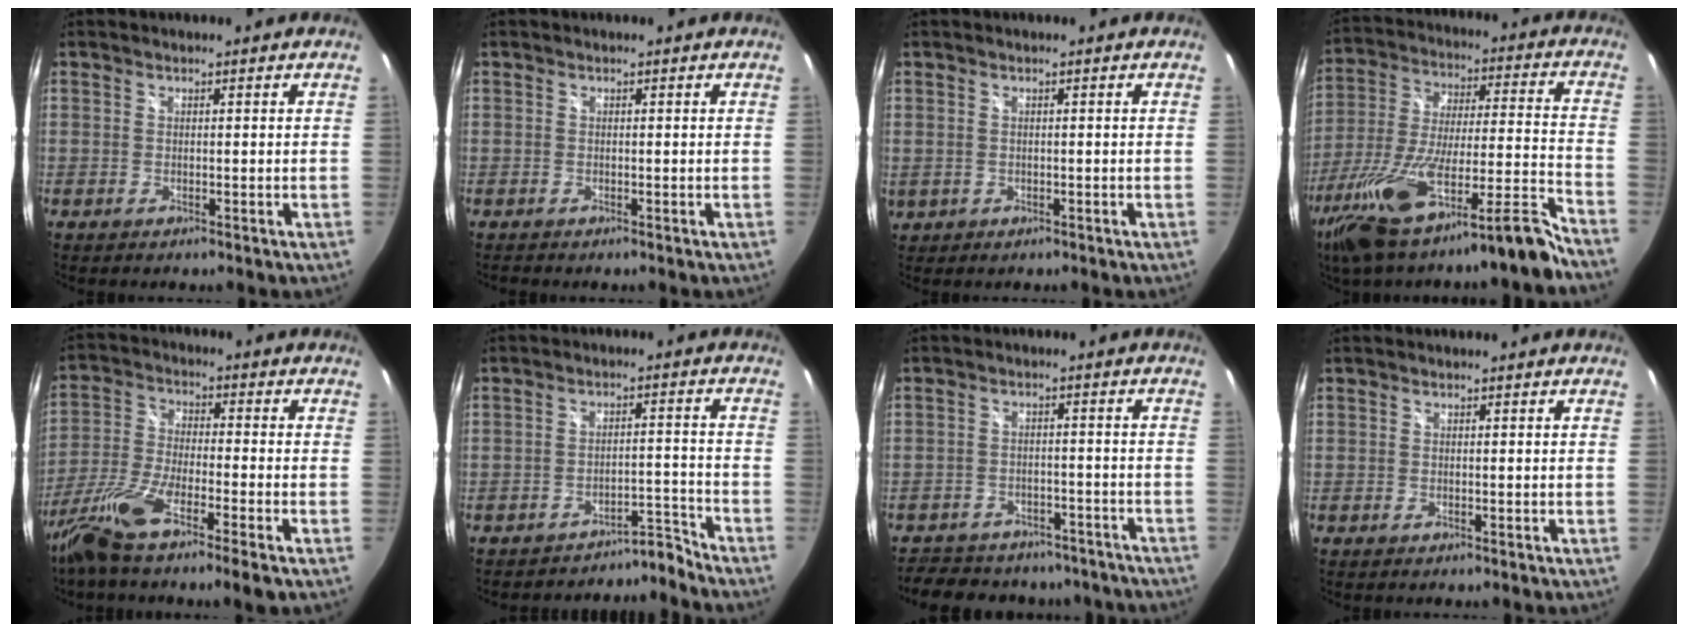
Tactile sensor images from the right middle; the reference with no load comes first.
{"total": 0.0}
{"total": 2.6, "force": [-0.1, 2.3, 1.3], "torque": [-0.025, 0.002, 0.006]}
{"total": 22.5, "force": [-17.2, 1.2, 14.6], "torque": [-0.262, -0.046, -0.288]}
{"total": 11.7, "force": [-7.6, 1.4, 8.8], "torque": [-0.189, -0.026, -0.151]}
{"total": 4.9, "force": [-4.9, 0.4, -0.2], "torque": [0.008, 0.019, -0.077]}
{"total": 18.7, "force": [-15.5, 8.1, 6.6], "torque": [-0.146, 0.021, -0.191]}
{"total": 0.0}